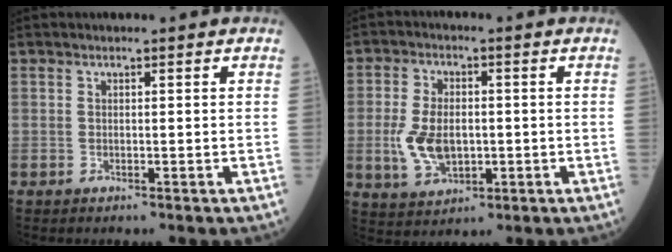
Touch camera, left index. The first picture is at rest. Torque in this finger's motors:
{"motor_torque": [0.70, -0.55, 0.11, 0.01]}